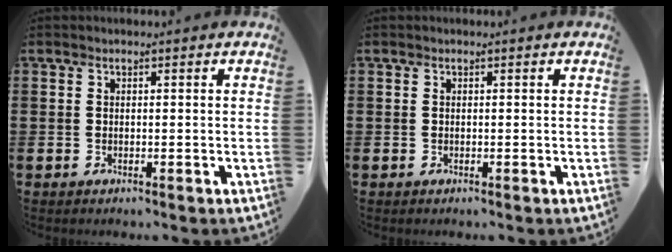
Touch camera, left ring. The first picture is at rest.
{"total": 0.0}